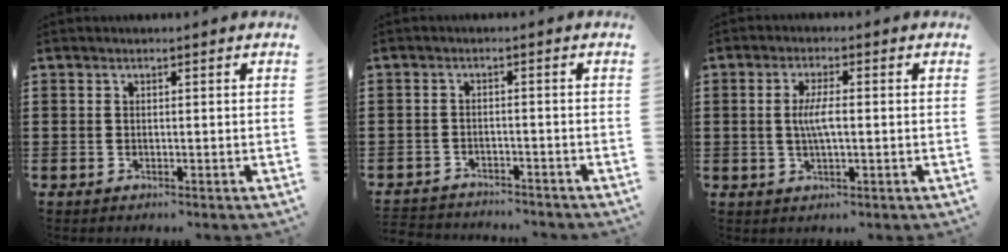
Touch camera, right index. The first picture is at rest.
{"total": 2.4, "force": [-2.4, 0.2, -0.2], "torque": [-0.005, 0.000, -0.053]}
{"total": 4.3, "force": [-0.1, 1.0, 4.2], "torque": [-0.090, -0.006, -0.008]}